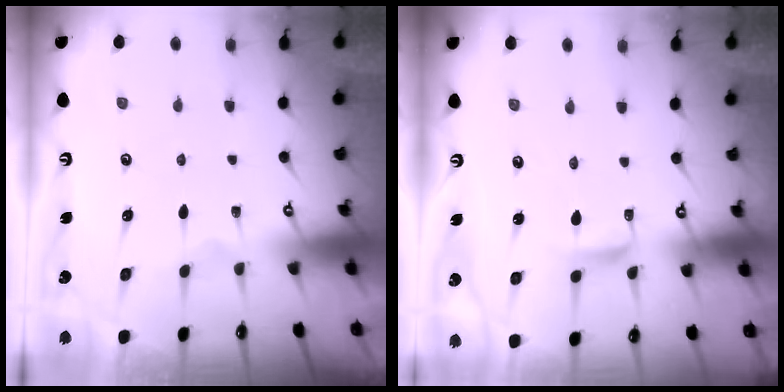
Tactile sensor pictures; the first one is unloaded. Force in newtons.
{"total": 2.7, "press": 2.7, "slide": 0.2}